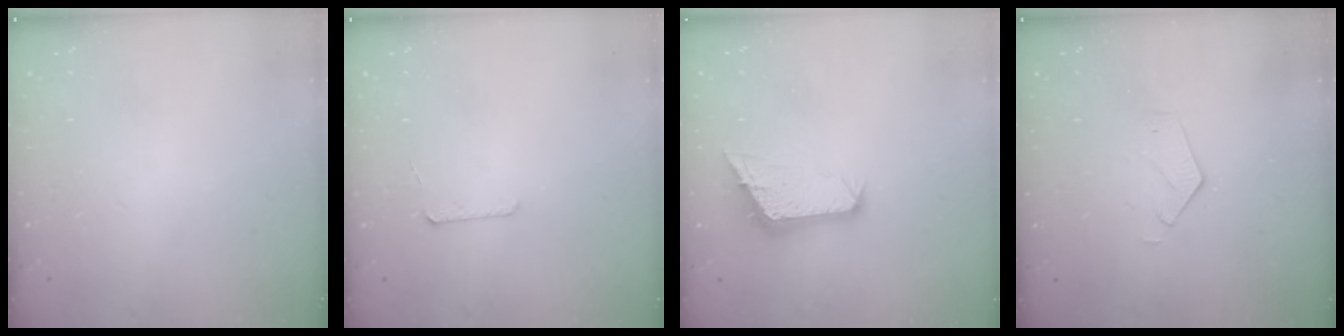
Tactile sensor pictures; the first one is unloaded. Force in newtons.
{"total": 5.2, "press": 5.1, "slide": 0.5}
{"total": 10.9, "press": 10.9, "slide": 0.3}
{"total": 2.6, "press": 2.6, "slide": 0.2}